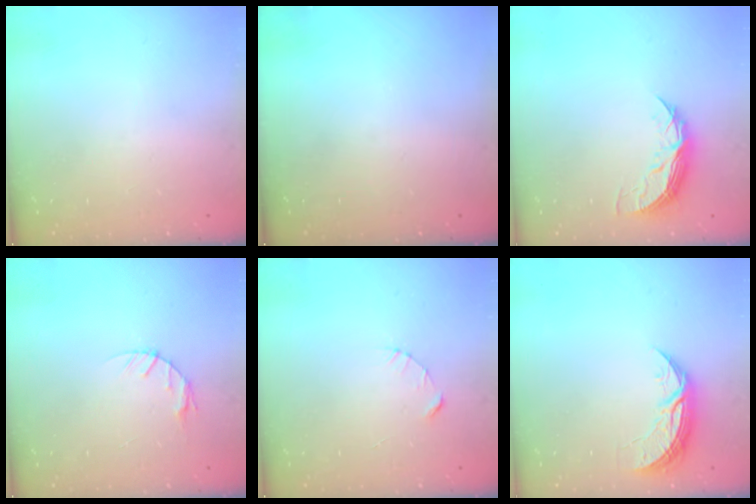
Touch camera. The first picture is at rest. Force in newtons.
{"total": 0.0}
{"total": 7.9, "press": 7.8, "slide": 0.6}
{"total": 3.3, "press": 3.2, "slide": 0.5}
{"total": 2.3, "press": 2.3, "slide": 0.3}
{"total": 8.4, "press": 8.4, "slide": 0.6}